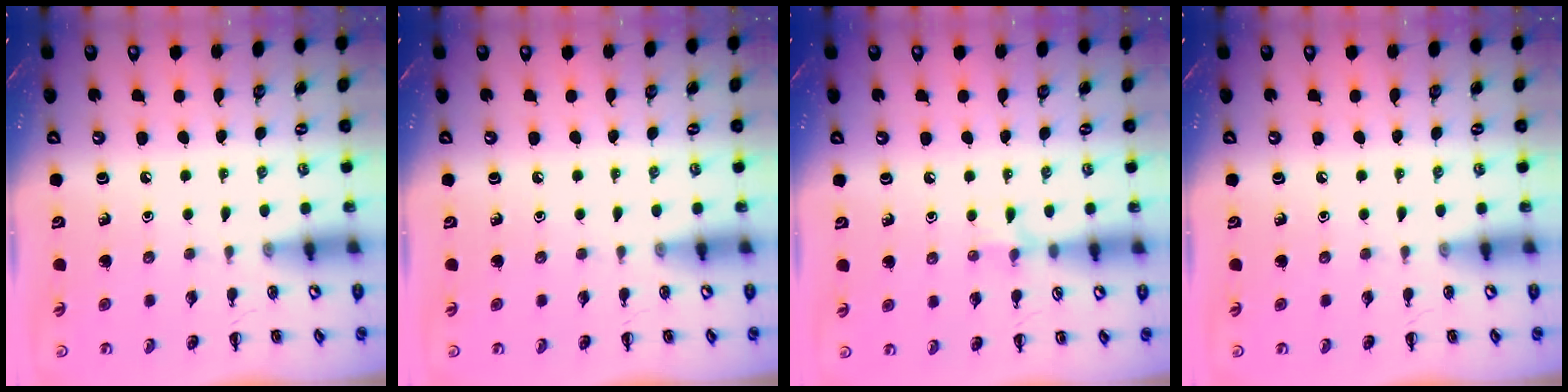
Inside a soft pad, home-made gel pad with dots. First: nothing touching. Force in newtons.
{"total": 0.0}
{"total": 5.5, "press": 5.3, "slide": 1.4}
{"total": 0.0}